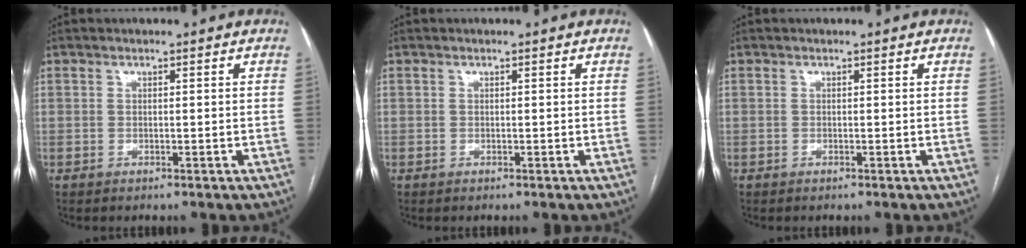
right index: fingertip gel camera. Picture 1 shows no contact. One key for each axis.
{"total": 0.0}
{"total": 0.0}